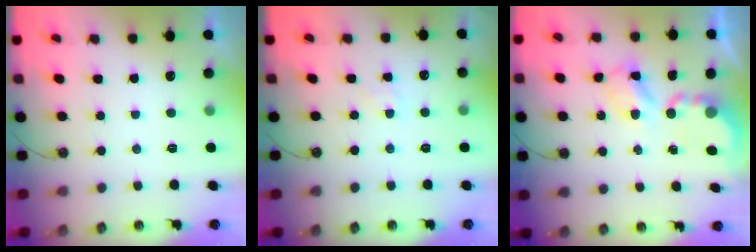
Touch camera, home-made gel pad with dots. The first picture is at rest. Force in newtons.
{"total": 2.9, "press": 2.9, "slide": 0.5}
{"total": 5.3, "press": 5.2, "slide": 0.5}